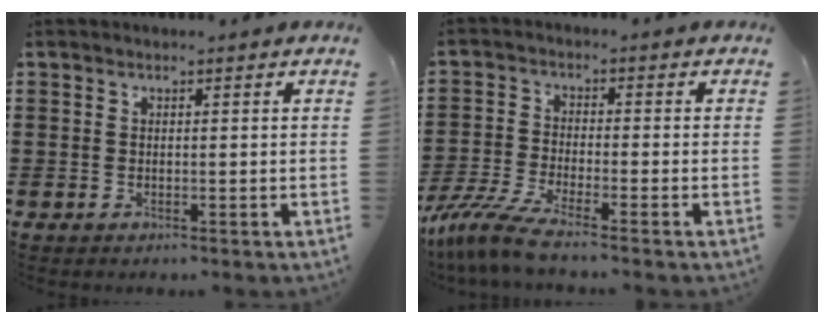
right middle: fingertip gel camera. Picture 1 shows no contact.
{"total": 5.6, "force": [-4.8, 0.2, 2.8], "torque": [-0.081, -0.021, -0.101]}